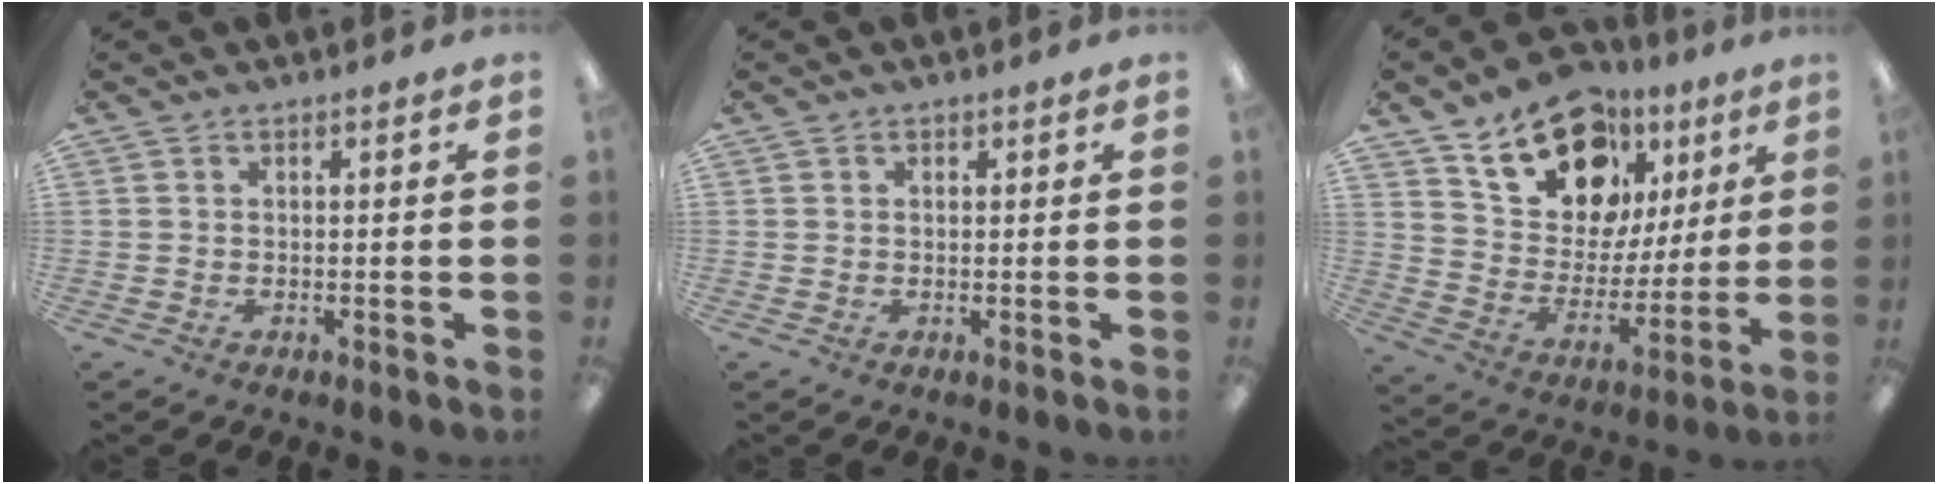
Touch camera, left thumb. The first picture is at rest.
{"total": 0.8, "force": [0.5, 0.7, 0.1], "torque": [0.006, 0.001, 0.007]}
{"total": 19.1, "force": [12.0, 12.1, 8.5], "torque": [-0.146, -0.058, 0.220]}